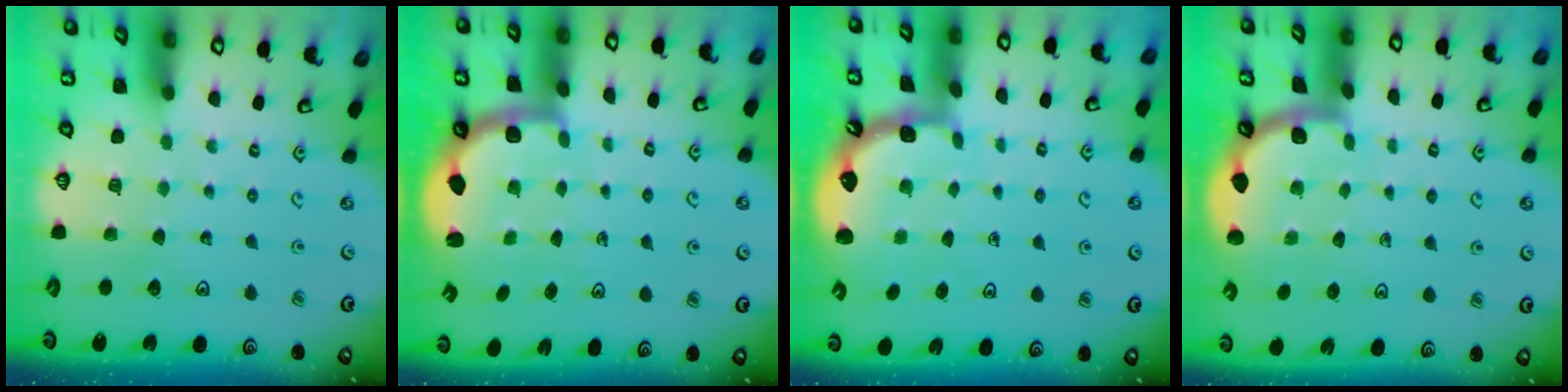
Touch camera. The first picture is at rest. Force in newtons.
{"total": 2.2, "press": 1.7, "slide": 1.4}
{"total": 1.4, "press": 1.4, "slide": 0.1}
{"total": 1.8, "press": 1.8, "slide": 0.1}